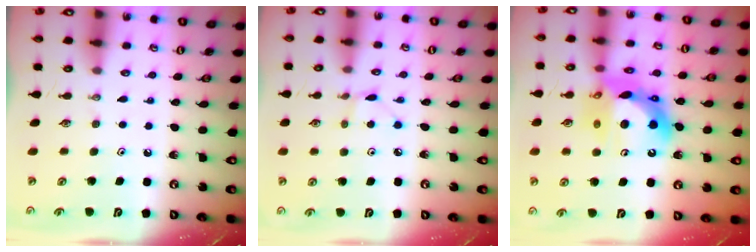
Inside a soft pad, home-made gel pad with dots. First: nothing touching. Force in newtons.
{"total": 2.9, "press": 2.9, "slide": 0.4}
{"total": 16.6, "press": 16.5, "slide": 1.6}